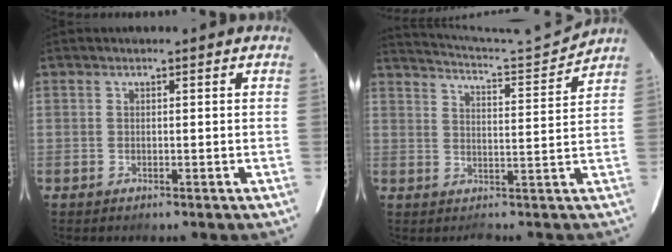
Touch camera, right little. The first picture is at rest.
{"total": 9.8, "force": [9.3, -2.9, 0.8], "torque": [-0.032, -0.023, 0.133]}